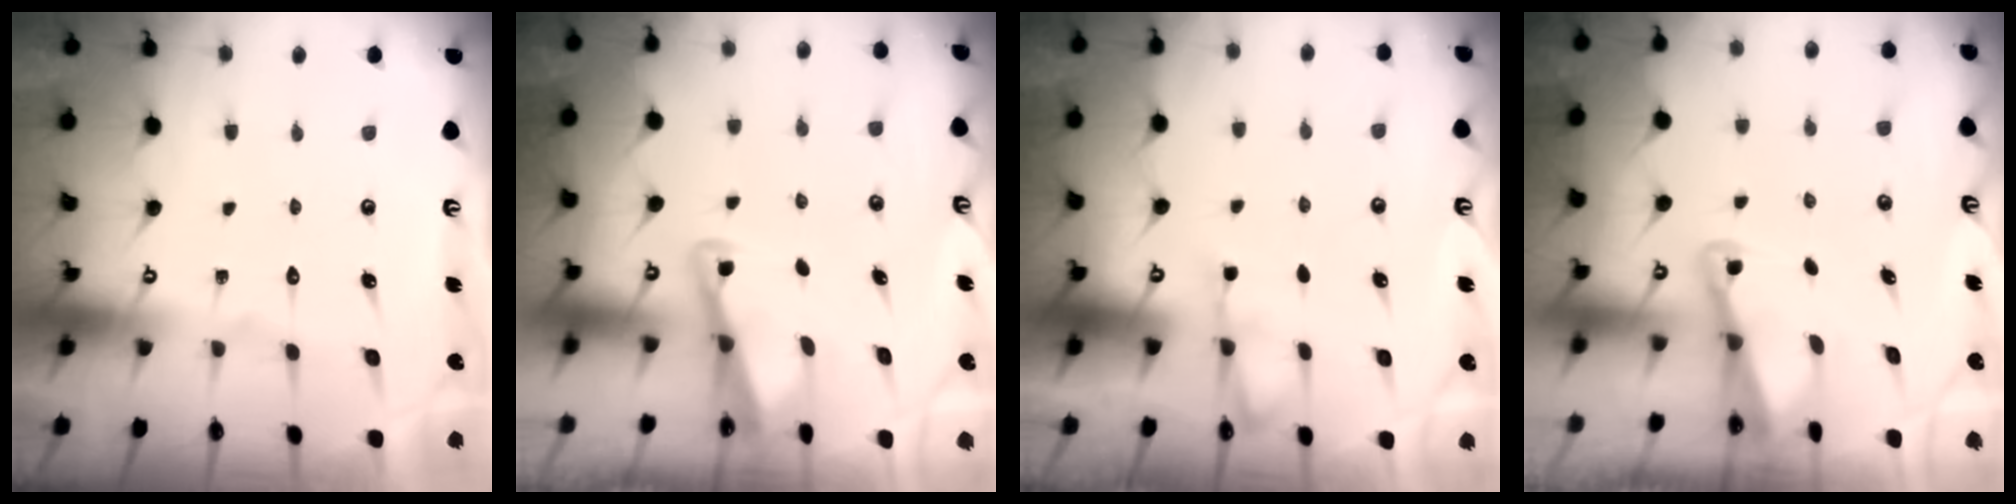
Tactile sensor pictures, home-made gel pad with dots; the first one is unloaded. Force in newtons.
{"total": 2.8, "press": 2.7, "slide": 0.4}
{"total": 2.3, "press": 2.3, "slide": 0.4}
{"total": 2.0, "press": 2.0, "slide": 0.3}